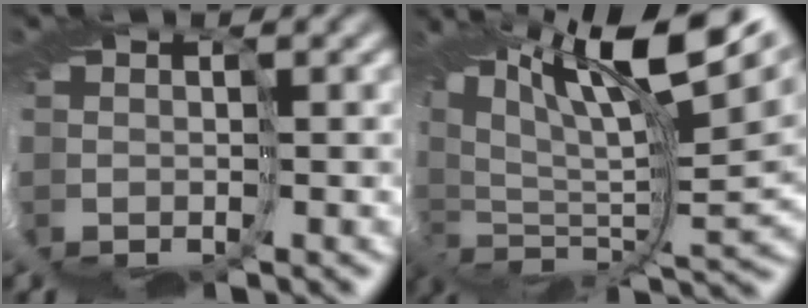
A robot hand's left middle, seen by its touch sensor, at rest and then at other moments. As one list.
[{"total": 12.4, "force": [7.7, 4.6, 8.7], "torque": [-0.187, 0.019, 0.126]}]